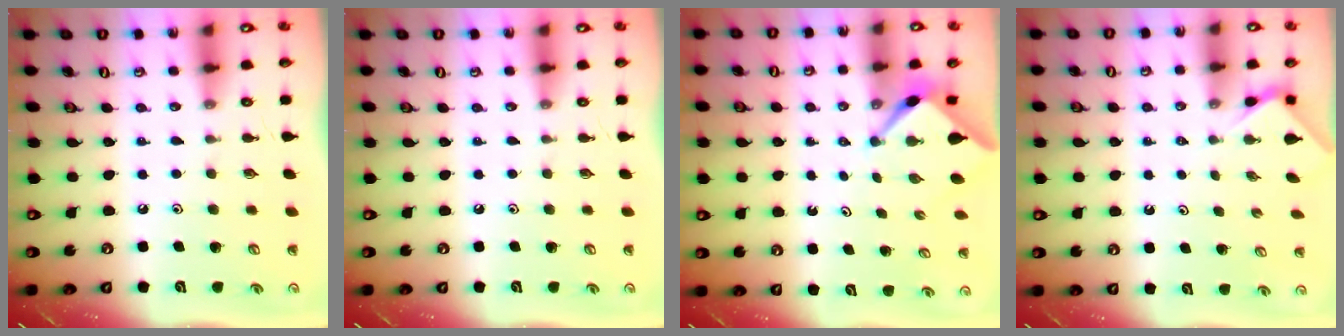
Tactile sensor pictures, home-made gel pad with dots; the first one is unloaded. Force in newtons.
{"total": 0.0}
{"total": 2.5, "press": 2.5, "slide": 0.3}
{"total": 1.9, "press": 1.9, "slide": 0.3}